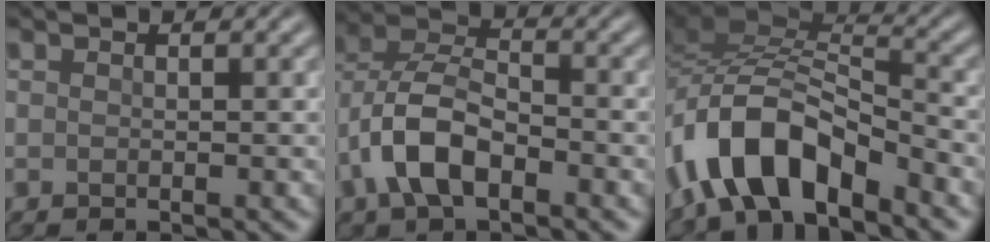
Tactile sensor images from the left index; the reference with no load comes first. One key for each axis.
{"total": 6.7, "fx": -2.8, "fy": 3.6, "fz": 5.0, "tx": -0.098, "ty": 0.010, "tz": -0.061}
{"total": 9.9, "fx": -5.9, "fy": 4.2, "fz": 6.8, "tx": -0.124, "ty": 0.012, "tz": -0.122}